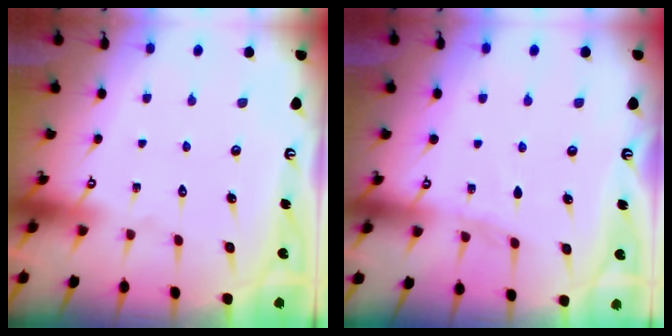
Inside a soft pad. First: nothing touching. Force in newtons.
{"total": 4.1, "press": 4.0, "slide": 0.4}